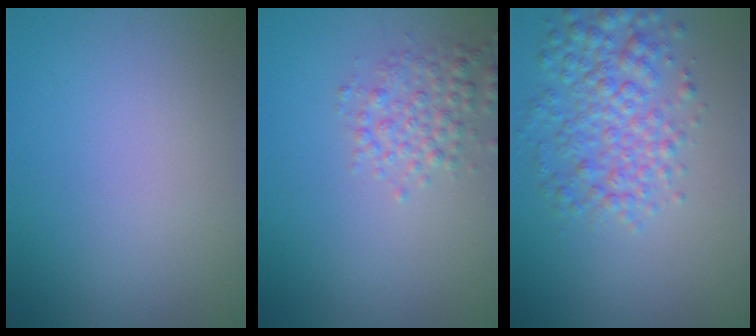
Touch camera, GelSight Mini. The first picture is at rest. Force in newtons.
{"total": 2.7, "press": 2.7, "slide": 0.0}
{"total": 5.0, "press": 5.0, "slide": 0.0}